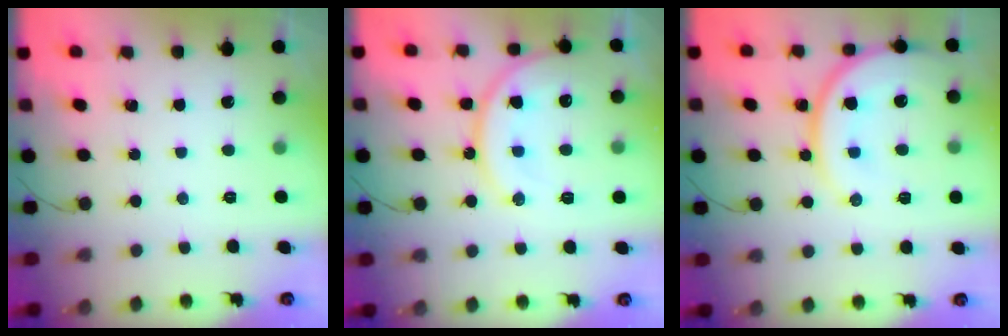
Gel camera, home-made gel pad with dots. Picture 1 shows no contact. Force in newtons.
{"total": 16.3, "press": 16.2, "slide": 1.7}
{"total": 15.9, "press": 15.6, "slide": 2.7}